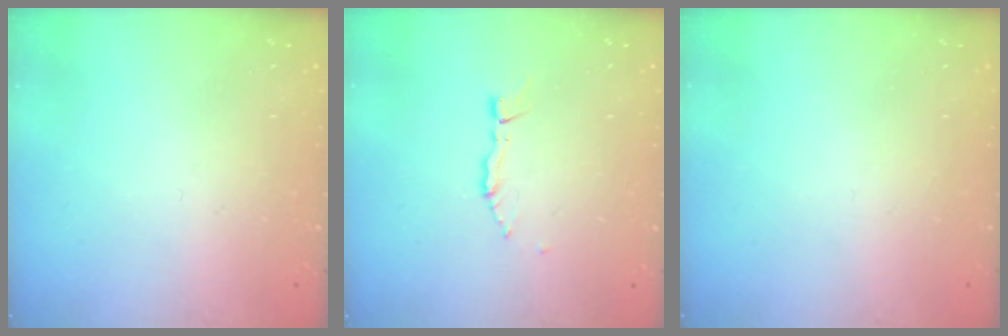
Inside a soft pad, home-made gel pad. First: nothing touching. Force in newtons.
{"total": 2.9, "press": 2.8, "slide": 0.3}
{"total": 0.0}